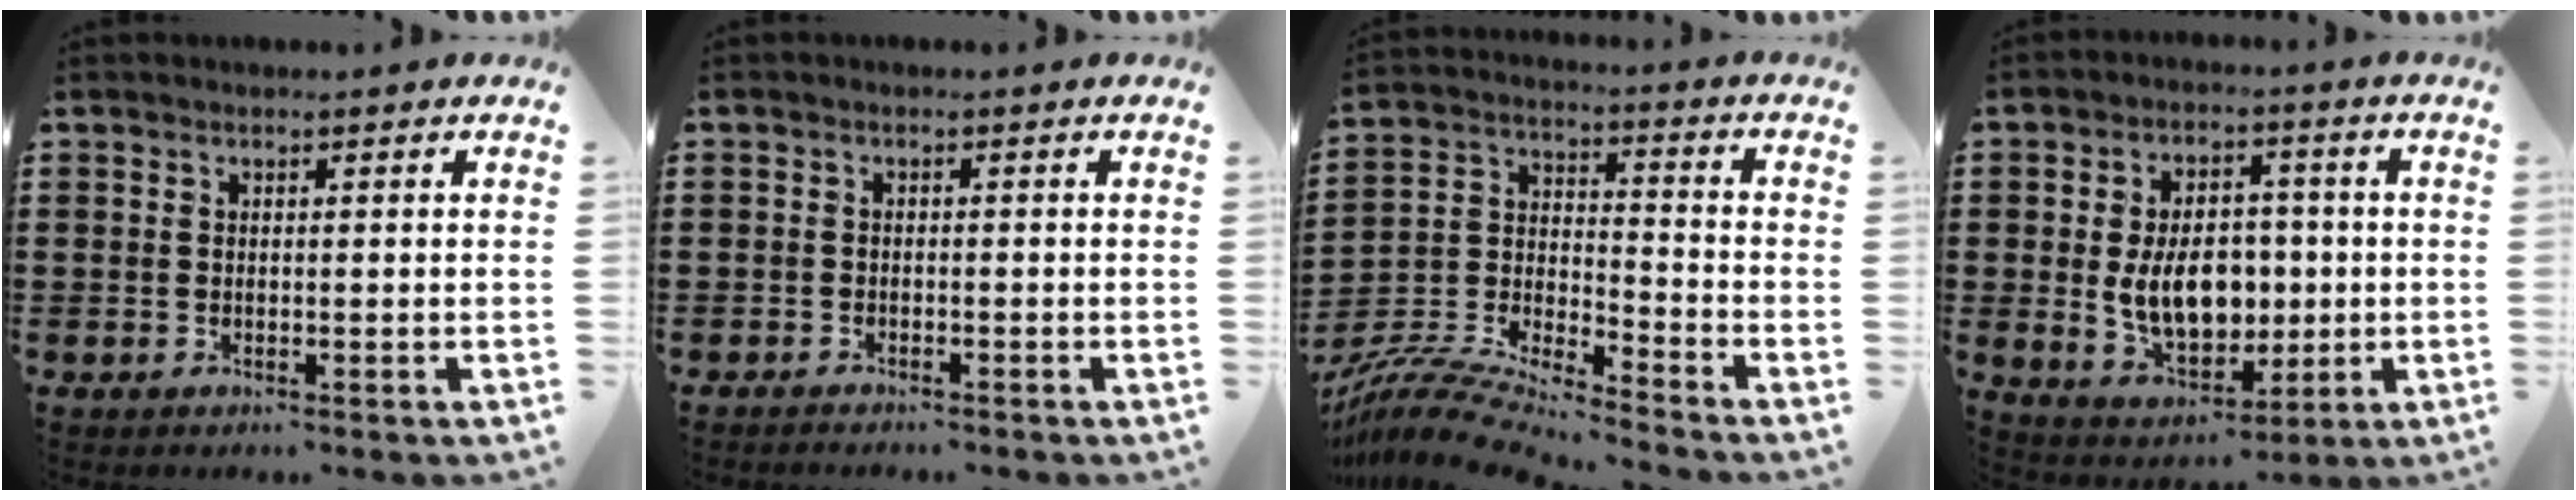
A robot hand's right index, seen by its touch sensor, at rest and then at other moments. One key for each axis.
{"total": 1.1, "fx": -1.1, "fy": 0.1, "fz": -0.1, "tx": -0.001, "ty": 0.003, "tz": -0.023}
{"total": 9.1, "fx": -8.6, "fy": 0.7, "fz": 2.9, "tx": -0.071, "ty": 0.004, "tz": -0.175}
{"total": 10.0, "fx": -0.4, "fy": 6.7, "fz": 7.4, "tx": -0.126, "ty": 0.002, "tz": -0.011}